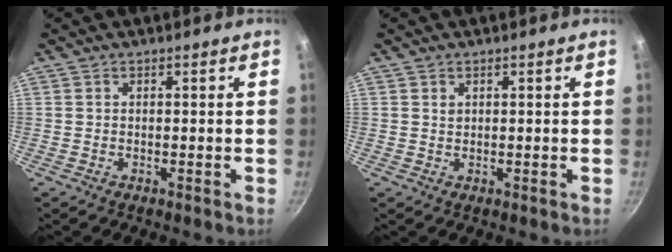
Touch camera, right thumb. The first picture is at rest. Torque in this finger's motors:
{"motor_torque": [0.29, 0.05, 0.24, 0.01, 0.05]}